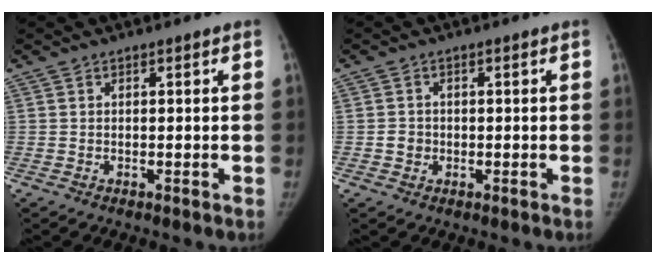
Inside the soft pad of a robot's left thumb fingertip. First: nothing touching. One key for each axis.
{"total": 2.1, "fx": -0.4, "fy": 2.0, "fz": 0.5, "tx": 0.007, "ty": 0.007, "tz": -0.005}